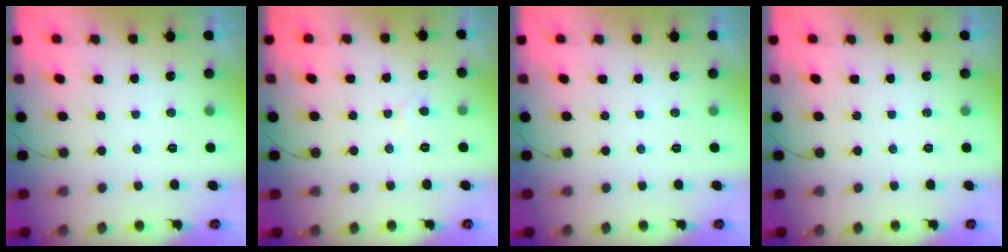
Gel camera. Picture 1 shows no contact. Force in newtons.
{"total": 4.5, "press": 4.4, "slide": 0.4}
{"total": 0.0}
{"total": 0.0}